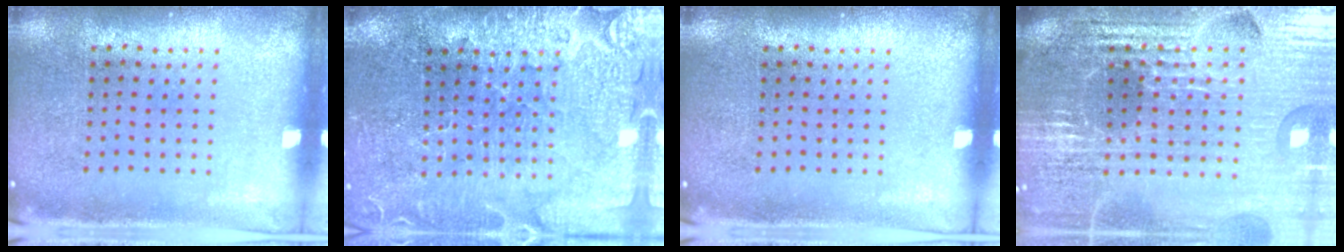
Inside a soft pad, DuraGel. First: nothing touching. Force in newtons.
{"total": 3.6, "press": 3.4, "slide": 1.2}
{"total": 0.0}
{"total": 5.8, "press": 5.2, "slide": 2.5}